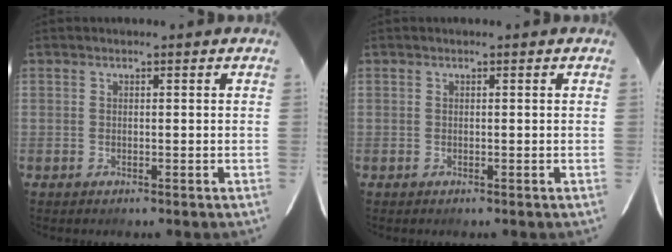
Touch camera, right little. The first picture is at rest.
{"total": 0.0}